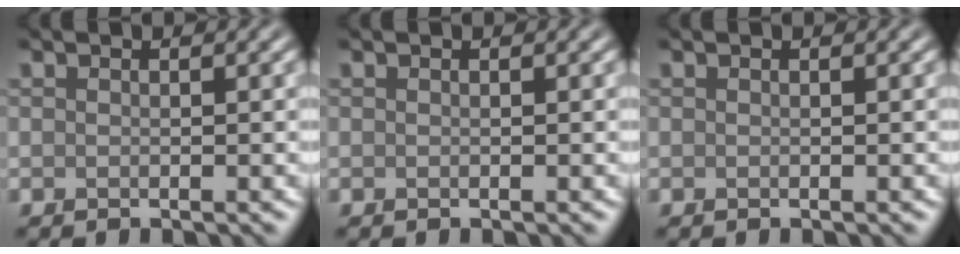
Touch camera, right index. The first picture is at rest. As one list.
[{"total": 0.0}, {"total": 0.0}]